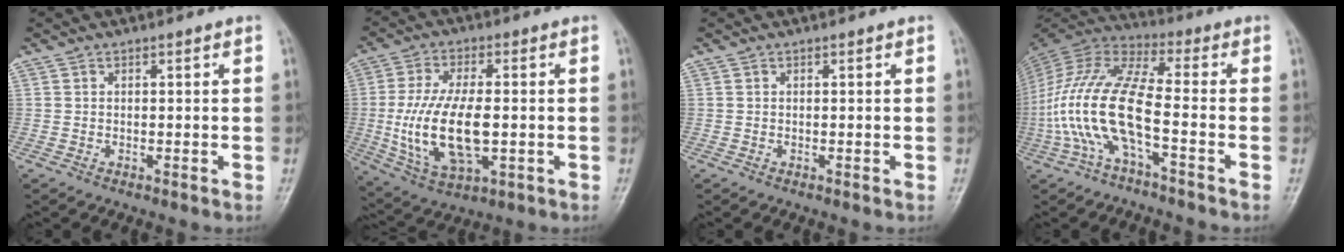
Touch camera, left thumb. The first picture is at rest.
{"total": 15.9, "force": [-1.6, 7.6, 13.9], "torque": [-0.274, -0.003, -0.019]}
{"total": 0.0}
{"total": 15.8, "force": [-4.8, 4.8, 14.2], "torque": [-0.319, 0.046, -0.099]}